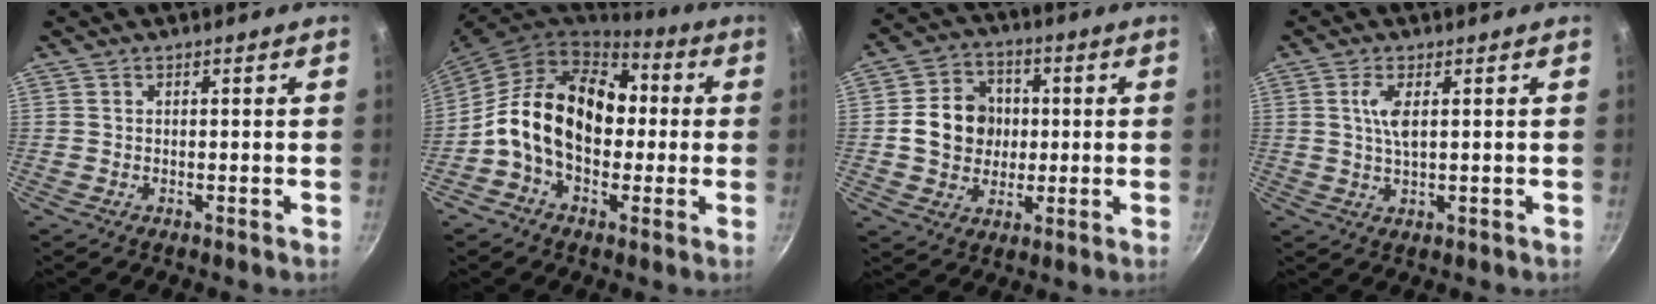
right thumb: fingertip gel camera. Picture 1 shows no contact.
{"total": 18.6, "force": [0.4, 13.2, 13.1], "torque": [-0.188, 0.041, -0.007]}
{"total": 14.6, "force": [0.1, 12.8, 7.0], "torque": [-0.085, 0.026, -0.003]}
{"total": 4.2, "force": [0.9, 1.4, 3.8], "torque": [-0.081, 0.000, 0.019]}